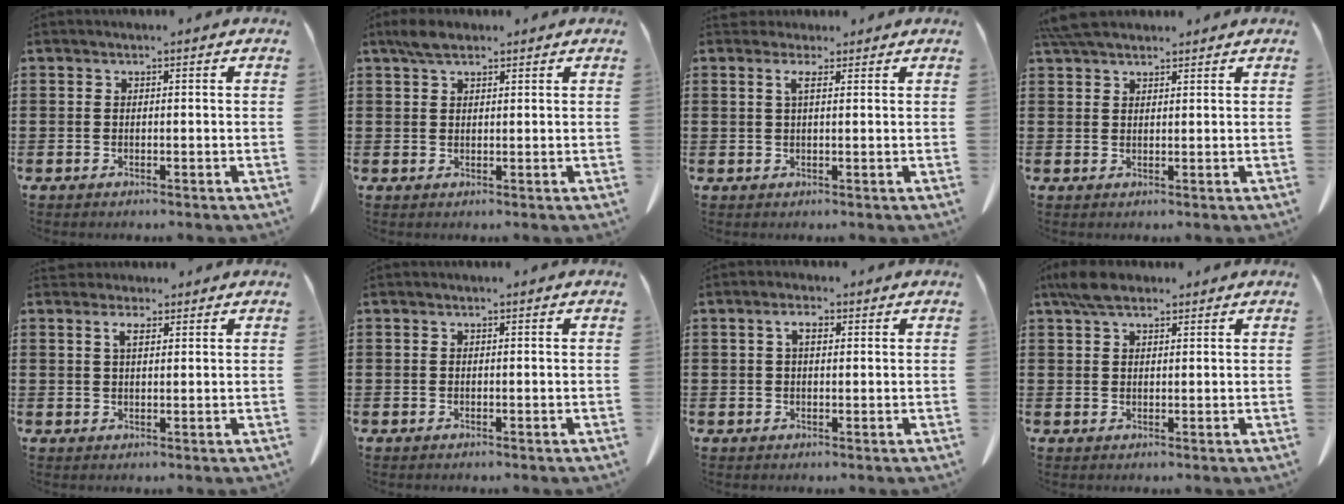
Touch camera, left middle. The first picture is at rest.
{"total": 3.1, "force": [2.2, 1.2, 1.8], "torque": [-0.041, 0.005, 0.042]}
{"total": 2.5, "force": [1.5, 0.6, 1.9], "torque": [-0.042, 0.002, 0.027]}
{"total": 4.3, "force": [3.7, 1.1, 1.9], "torque": [-0.047, -0.003, 0.073]}
{"total": 2.7, "force": [1.8, 0.9, 1.8], "torque": [-0.041, 0.002, 0.033]}
{"total": 0.0}
{"total": 2.7, "force": [1.0, 1.2, 2.2], "torque": [-0.041, 0.004, 0.015]}
{"total": 4.4, "force": [3.2, 1.7, 2.5], "torque": [-0.058, 0.004, 0.061]}